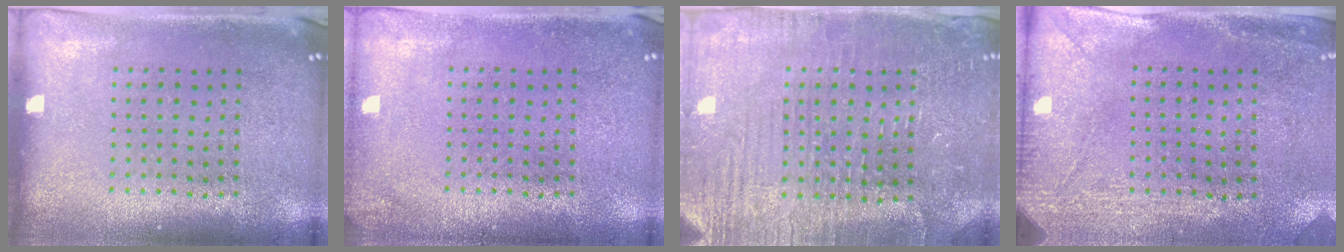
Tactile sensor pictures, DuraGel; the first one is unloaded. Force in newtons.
{"total": 1.1, "press": 1.1, "slide": 0.1}
{"total": 3.7, "press": 3.6, "slide": 0.7}
{"total": 3.0, "press": 2.3, "slide": 1.8}